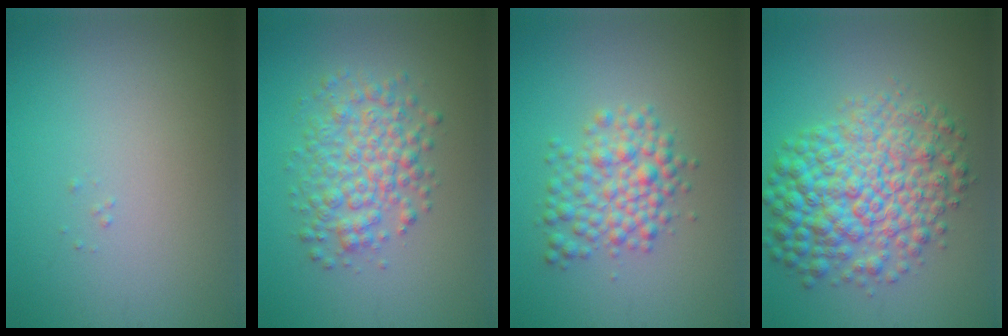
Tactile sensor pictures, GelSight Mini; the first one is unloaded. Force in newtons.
{"total": 4.7, "press": 4.7, "slide": 0.1}
{"total": 4.1, "press": 4.1, "slide": 0.1}
{"total": 8.6, "press": 8.6, "slide": 0.1}